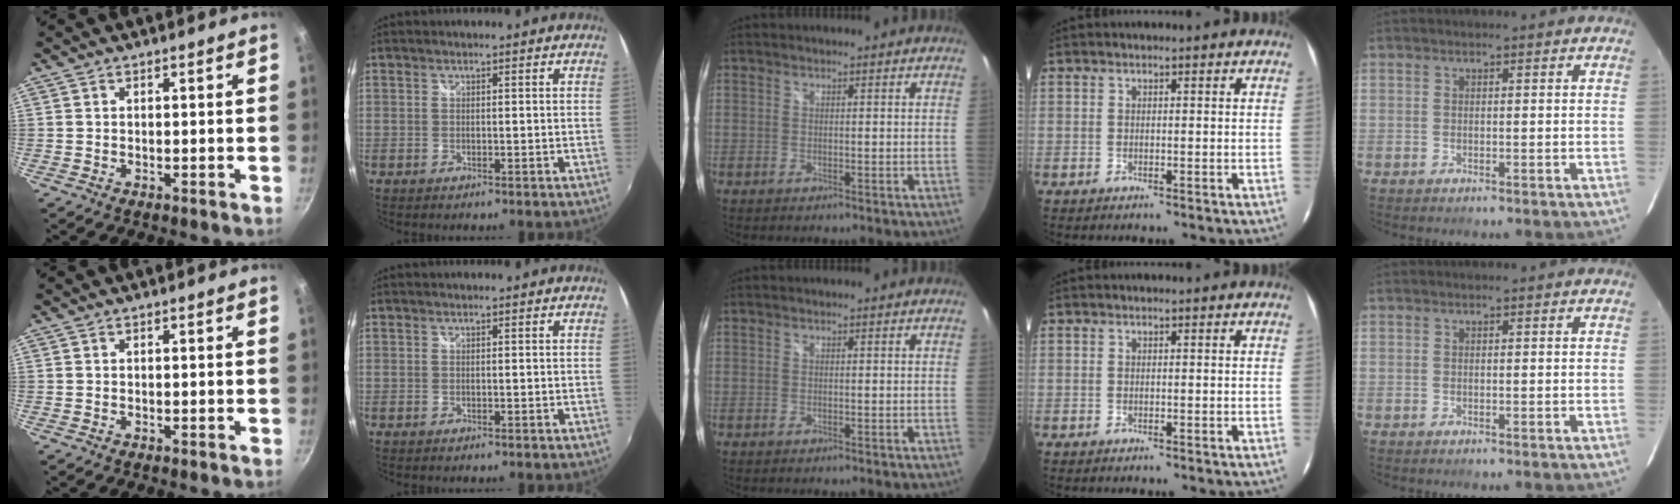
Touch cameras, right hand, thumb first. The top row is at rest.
{}